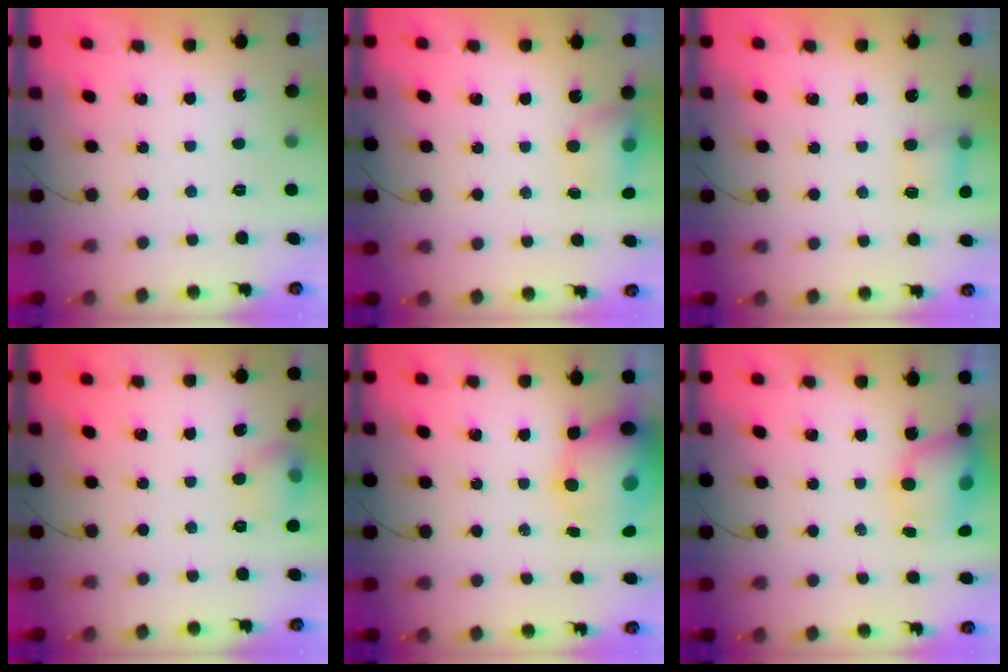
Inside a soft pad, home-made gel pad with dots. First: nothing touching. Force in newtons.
{"total": 7.4, "press": 5.7, "slide": 4.7}
{"total": 3.9, "press": 3.7, "slide": 1.2}
{"total": 7.5, "press": 7.4, "slide": 1.1}
{"total": 11.5, "press": 11.2, "slide": 2.4}
{"total": 8.5, "press": 8.4, "slide": 1.2}